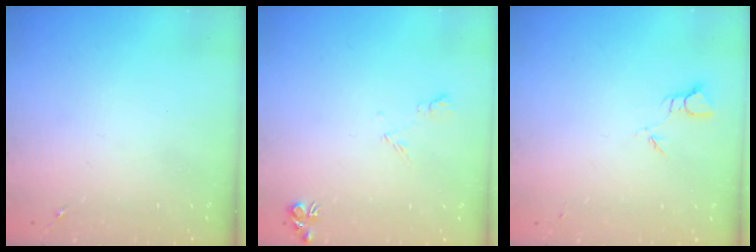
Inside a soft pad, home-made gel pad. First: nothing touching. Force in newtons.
{"total": 5.8, "press": 5.8, "slide": 0.8}
{"total": 2.4, "press": 2.4, "slide": 0.2}